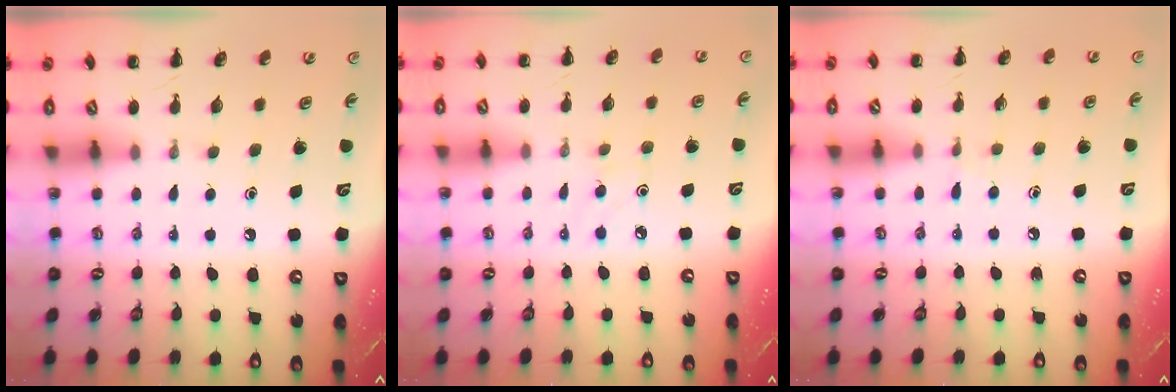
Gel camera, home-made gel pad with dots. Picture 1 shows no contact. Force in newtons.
{"total": 2.8, "press": 2.7, "slide": 1.0}
{"total": 4.6, "press": 4.2, "slide": 1.9}